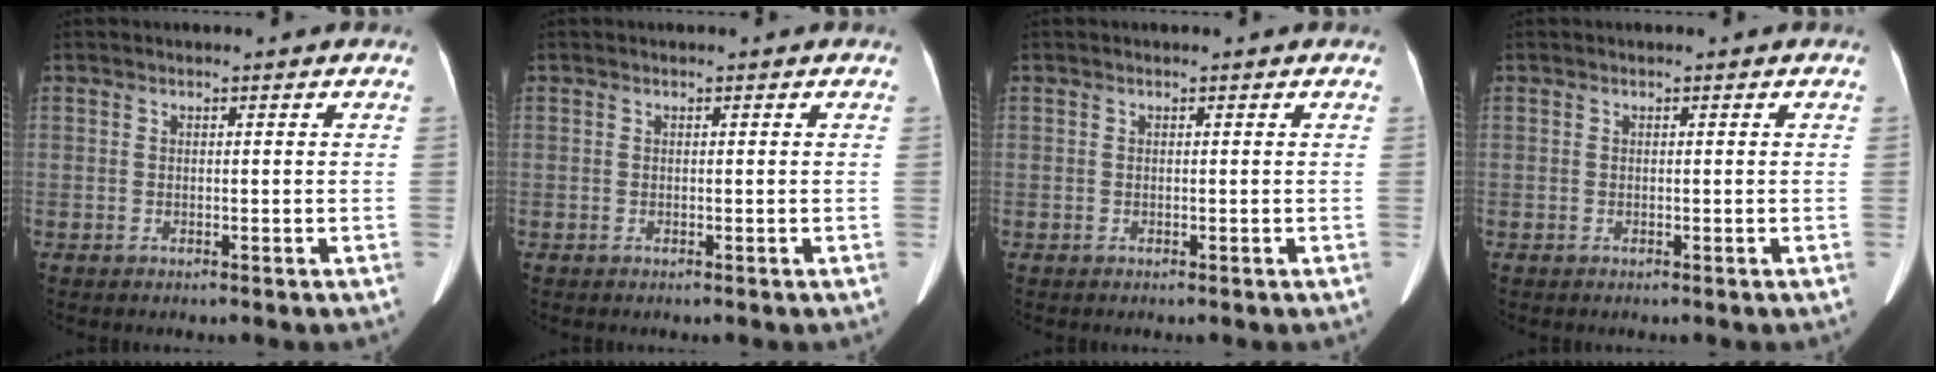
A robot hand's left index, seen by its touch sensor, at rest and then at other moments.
{"total": 0.0}
{"total": 0.0}
{"total": 0.0}